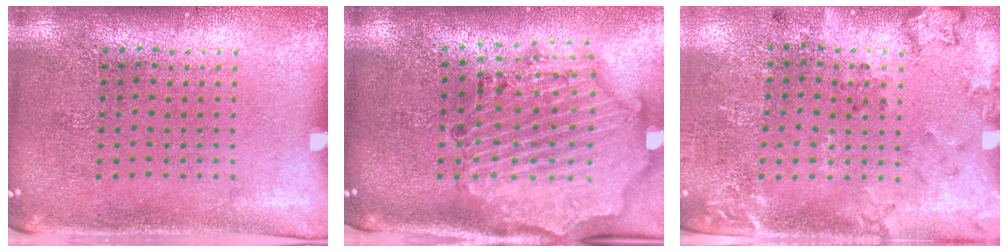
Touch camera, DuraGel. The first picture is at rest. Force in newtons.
{"total": 2.2, "press": 2.1, "slide": 0.6}
{"total": 2.0, "press": 1.4, "slide": 1.4}